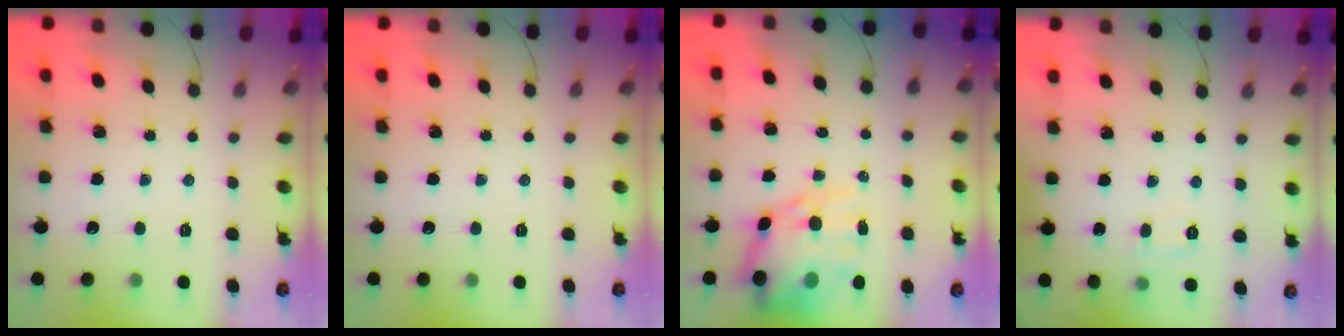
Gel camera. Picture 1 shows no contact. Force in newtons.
{"total": 0.0}
{"total": 16.8, "press": 16.3, "slide": 4.2}
{"total": 5.8, "press": 5.6, "slide": 1.4}